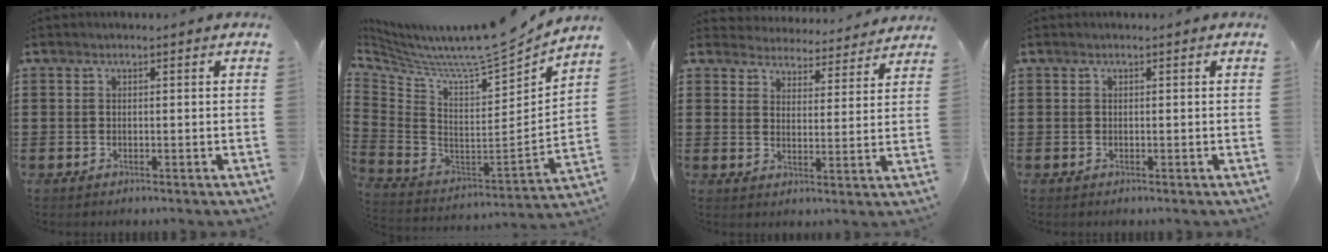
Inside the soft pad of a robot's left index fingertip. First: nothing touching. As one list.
[{"total": 8.6, "force": [7.9, -0.5, 3.4], "torque": [-0.094, -0.076, 0.118]}, {"total": 4.3, "force": [4.3, 0.3, -0.3], "torque": [-0.020, -0.033, 0.072]}, {"total": 0.0}]